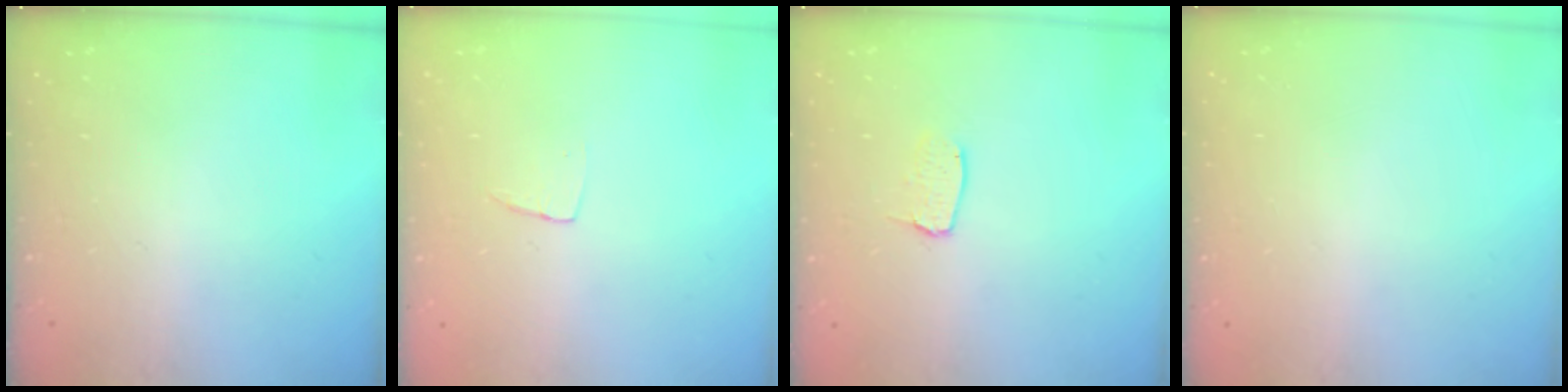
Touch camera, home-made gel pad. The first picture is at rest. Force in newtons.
{"total": 3.3, "press": 3.3, "slide": 0.2}
{"total": 4.9, "press": 4.9, "slide": 0.3}
{"total": 0.0}